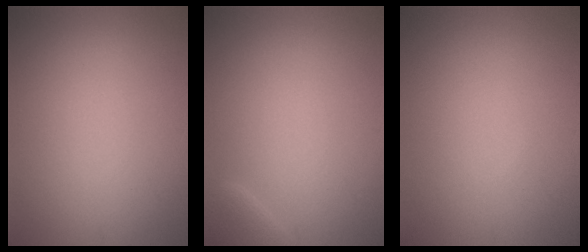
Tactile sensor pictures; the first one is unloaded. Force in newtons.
{"total": 1.6, "press": 1.6, "slide": 0.1}
{"total": 0.0}